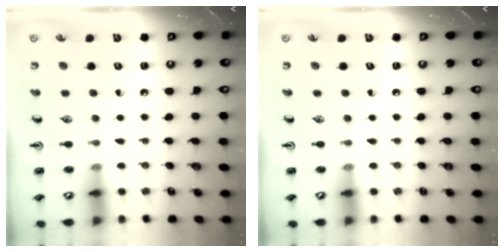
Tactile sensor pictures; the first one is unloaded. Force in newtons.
{"total": 0.0}